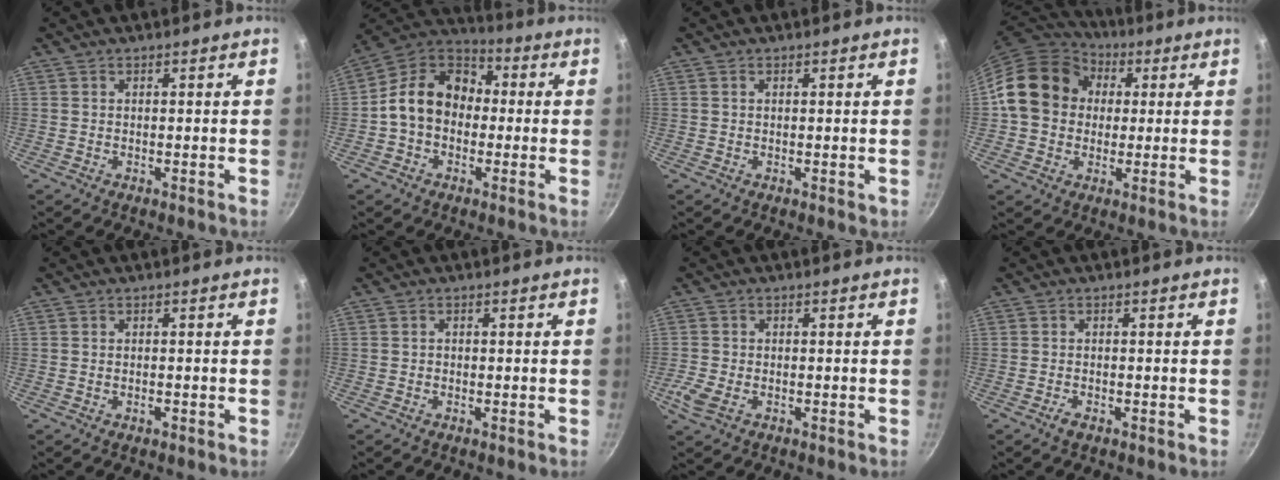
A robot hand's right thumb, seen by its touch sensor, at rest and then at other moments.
{"total": 13.8, "force": [-0.4, 10.7, 8.6], "torque": [-0.107, 0.041, -0.031]}
{"total": 0.7, "force": [0.3, 0.4, 0.5], "torque": [-0.004, 0.001, 0.004]}
{"total": 15.9, "force": [2.4, 13.4, 8.1], "torque": [-0.117, 0.025, 0.026]}
{"total": 1.0, "force": [-0.4, 0.5, 0.7], "torque": [-0.012, 0.003, -0.008]}
{"total": 0.5, "force": [-0.3, 0.4, 0.1], "torque": [-0.001, 0.003, -0.007]}
{"total": 4.0, "force": [-1.6, 2.5, 2.7], "torque": [-0.067, -0.001, -0.034]}
{"total": 1.6, "force": [-1.0, 0.7, 1.0], "torque": [-0.022, 0.007, -0.022]}